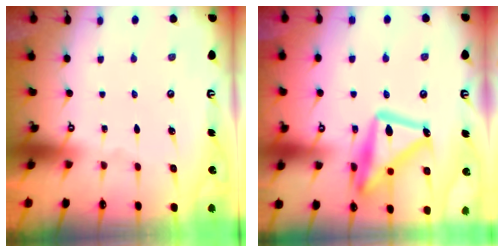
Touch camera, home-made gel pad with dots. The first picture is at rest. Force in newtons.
{"total": 19.6, "press": 19.6, "slide": 1.5}